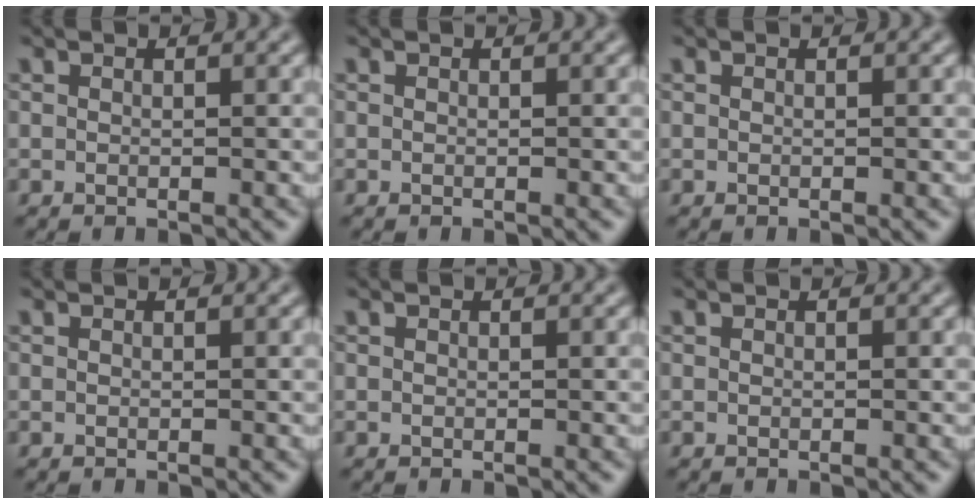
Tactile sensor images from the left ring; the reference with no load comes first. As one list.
[{"total": 0.0}, {"total": 0.0}, {"total": 0.0}, {"total": 0.0}, {"total": 0.0}]